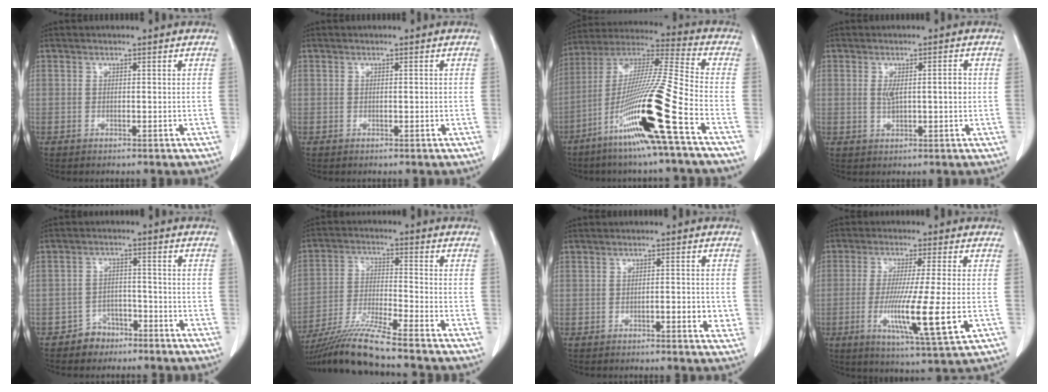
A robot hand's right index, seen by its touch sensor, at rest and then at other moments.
{"total": 0.0}
{"total": 19.4, "force": [-8.7, -1.6, 17.3], "torque": [-0.353, -0.035, -0.171]}
{"total": 3.9, "force": [0.3, 1.1, 3.7], "torque": [-0.065, 0.009, 0.009]}
{"total": 3.9, "force": [-2.9, 2.6, 0.4], "torque": [-0.008, 0.012, -0.046]}
{"total": 10.6, "force": [-9.2, -1.9, 4.9], "torque": [-0.093, -0.020, -0.173]}
{"total": 3.1, "force": [-0.8, 0.8, 2.9], "torque": [-0.042, 0.000, -0.010]}
{"total": 13.0, "force": [-2.9, -0.1, 12.7], "torque": [-0.229, -0.033, -0.051]}